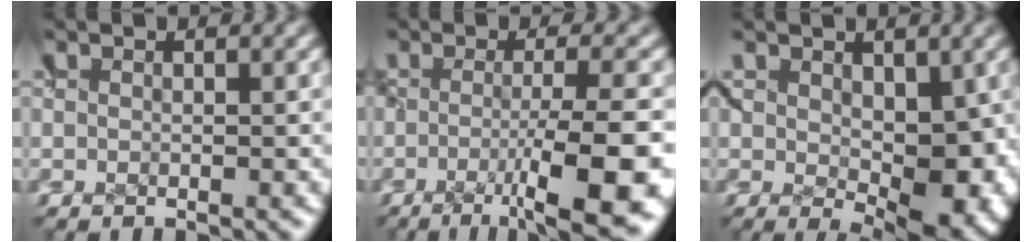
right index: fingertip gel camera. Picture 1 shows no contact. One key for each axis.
{"total": 7.8, "fx": -5.0, "fy": 1.4, "fz": 5.9, "tx": -0.047, "ty": -0.004, "tz": -0.068}
{"total": 5.1, "fx": -1.1, "fy": 2.3, "fz": 4.4, "tx": -0.064, "ty": -0.034, "tz": 0.004}